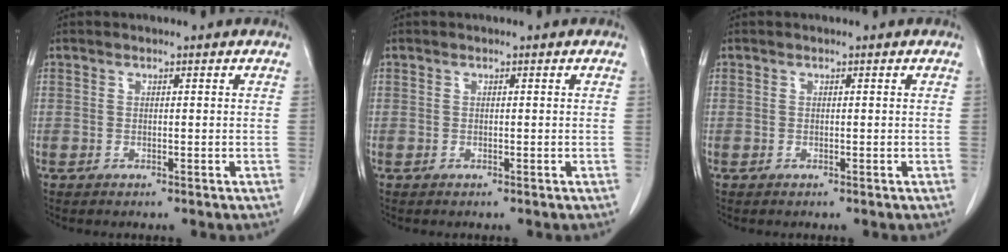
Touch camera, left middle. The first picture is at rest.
{"total": 0.0}
{"total": 0.0}